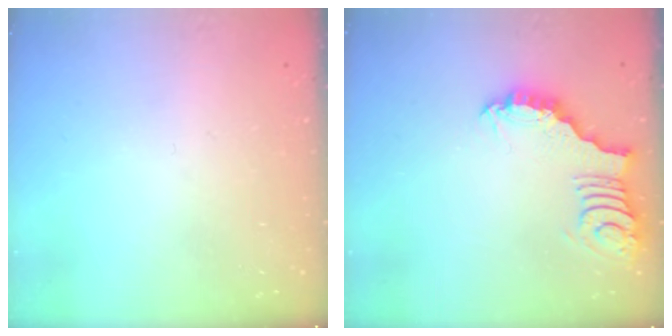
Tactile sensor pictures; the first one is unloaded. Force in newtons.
{"total": 3.4, "press": 3.4, "slide": 0.1}